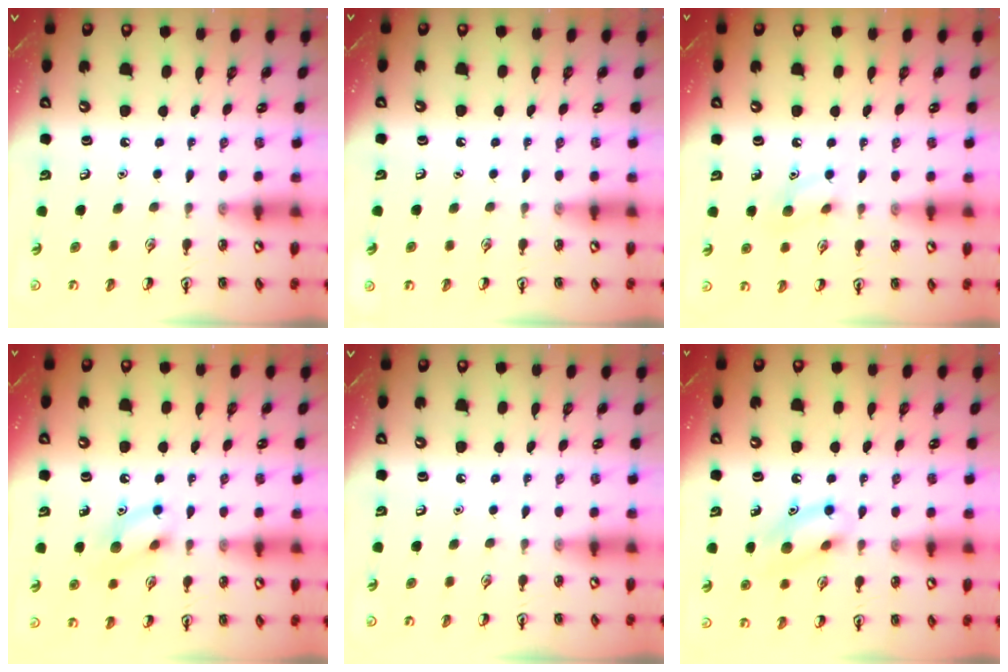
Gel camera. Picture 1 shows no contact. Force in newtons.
{"total": 0.0}
{"total": 6.8, "press": 6.6, "slide": 1.4}
{"total": 9.6, "press": 9.6, "slide": 0.7}
{"total": 0.0}
{"total": 11.7, "press": 11.6, "slide": 0.7}